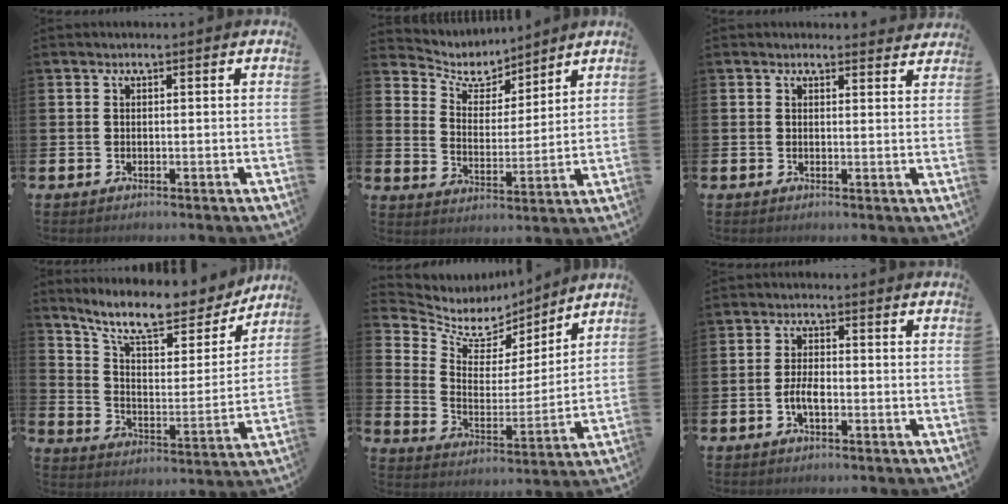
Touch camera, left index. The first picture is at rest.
{"total": 5.9, "force": [5.4, 2.2, 0.8], "torque": [-0.055, -0.034, 0.092]}
{"total": 1.5, "force": [1.5, 0.3, 0.0], "torque": [0.011, -0.008, 0.024]}
{"total": 11.3, "force": [9.8, 3.2, 4.8], "torque": [-0.118, -0.065, 0.168]}
{"total": 6.8, "force": [5.9, 3.3, 0.9], "torque": [-0.058, -0.045, 0.102]}
{"total": 3.0, "force": [-0.9, 1.3, 2.5], "torque": [-0.039, 0.002, -0.018]}